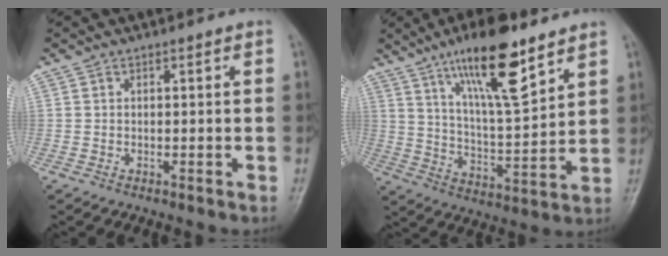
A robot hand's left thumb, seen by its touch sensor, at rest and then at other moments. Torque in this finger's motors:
{"motor_torque": [1.17, 0.03, 1.67, -1.10, 0.49]}